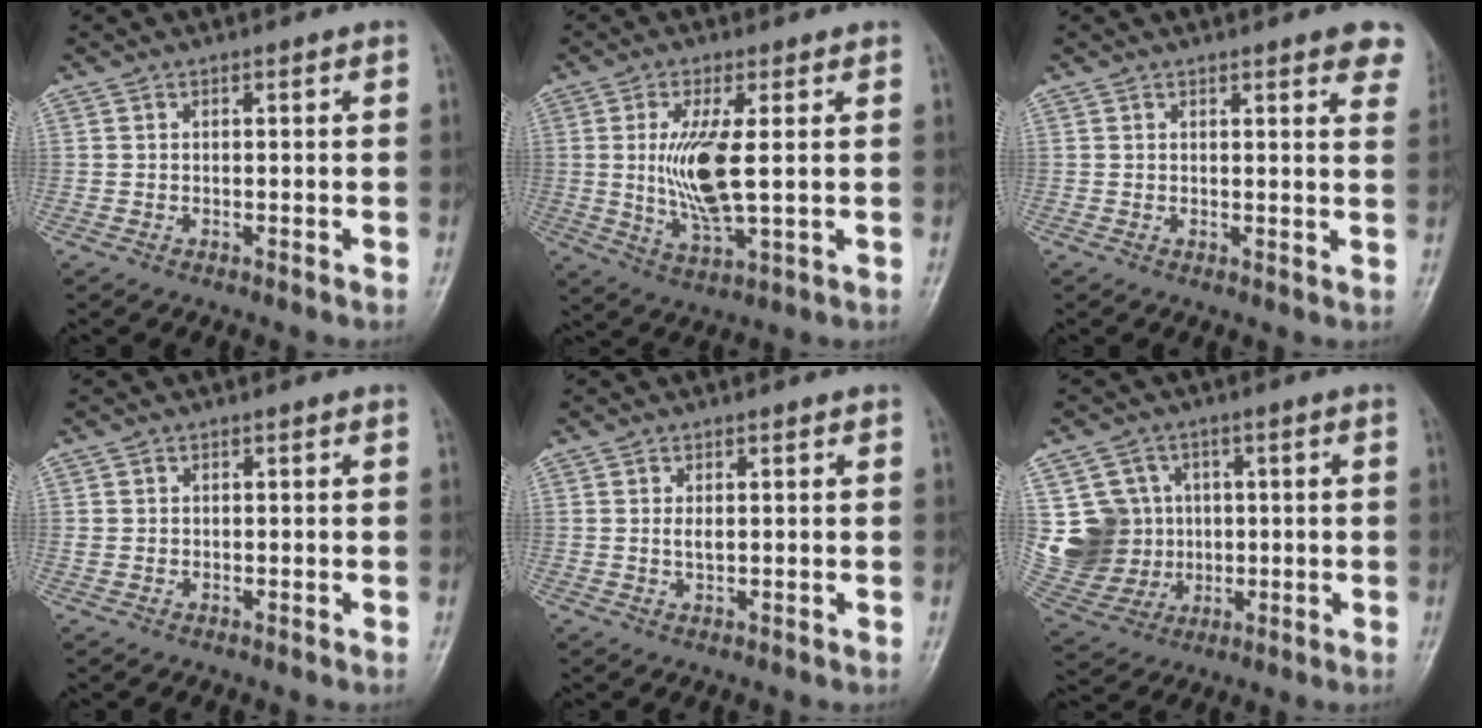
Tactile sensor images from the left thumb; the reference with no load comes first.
{"total": 10.2, "force": [1.0, 2.9, 9.8], "torque": [-0.202, -0.021, 0.024]}
{"total": 6.7, "force": [4.7, 1.6, 4.4], "torque": [-0.029, -0.015, 0.043]}
{"total": 1.2, "force": [0.1, 1.1, 0.5], "torque": [-0.009, 0.004, 0.006]}
{"total": 1.6, "force": [0.3, 0.8, 1.4], "torque": [-0.023, -0.002, 0.008]}
{"total": 12.9, "force": [1.3, 11.9, 4.6], "torque": [-0.064, 0.014, 0.042]}